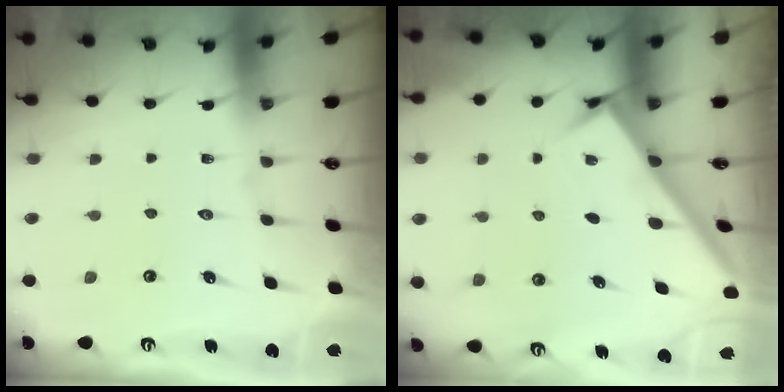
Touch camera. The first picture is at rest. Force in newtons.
{"total": 2.6, "press": 2.6, "slide": 0.3}